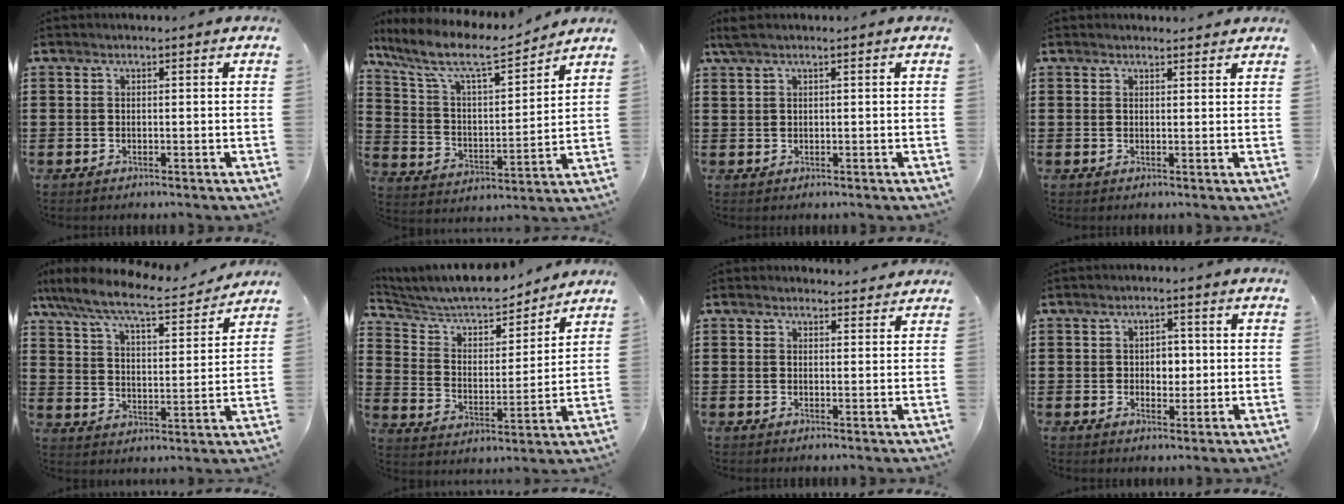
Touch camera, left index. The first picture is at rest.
{"total": 9.8, "force": [7.9, 2.0, 5.4], "torque": [-0.137, -0.043, 0.133]}
{"total": 1.2, "force": [0.7, 0.1, 0.9], "torque": [-0.019, -0.001, 0.014]}
{"total": 1.3, "force": [1.2, 0.3, 0.1], "torque": [-0.005, 0.001, 0.025]}
{"total": 8.3, "force": [7.2, 0.6, 4.0], "torque": [-0.108, -0.042, 0.120]}
{"total": 7.4, "force": [6.8, 2.0, 2.2], "torque": [-0.077, -0.045, 0.115]}
{"total": 2.3, "force": [2.2, 0.6, 0.2], "torque": [-0.001, -0.004, 0.041]}
{"total": 3.3, "force": [0.2, 2.3, 2.4], "torque": [-0.036, 0.003, -0.004]}